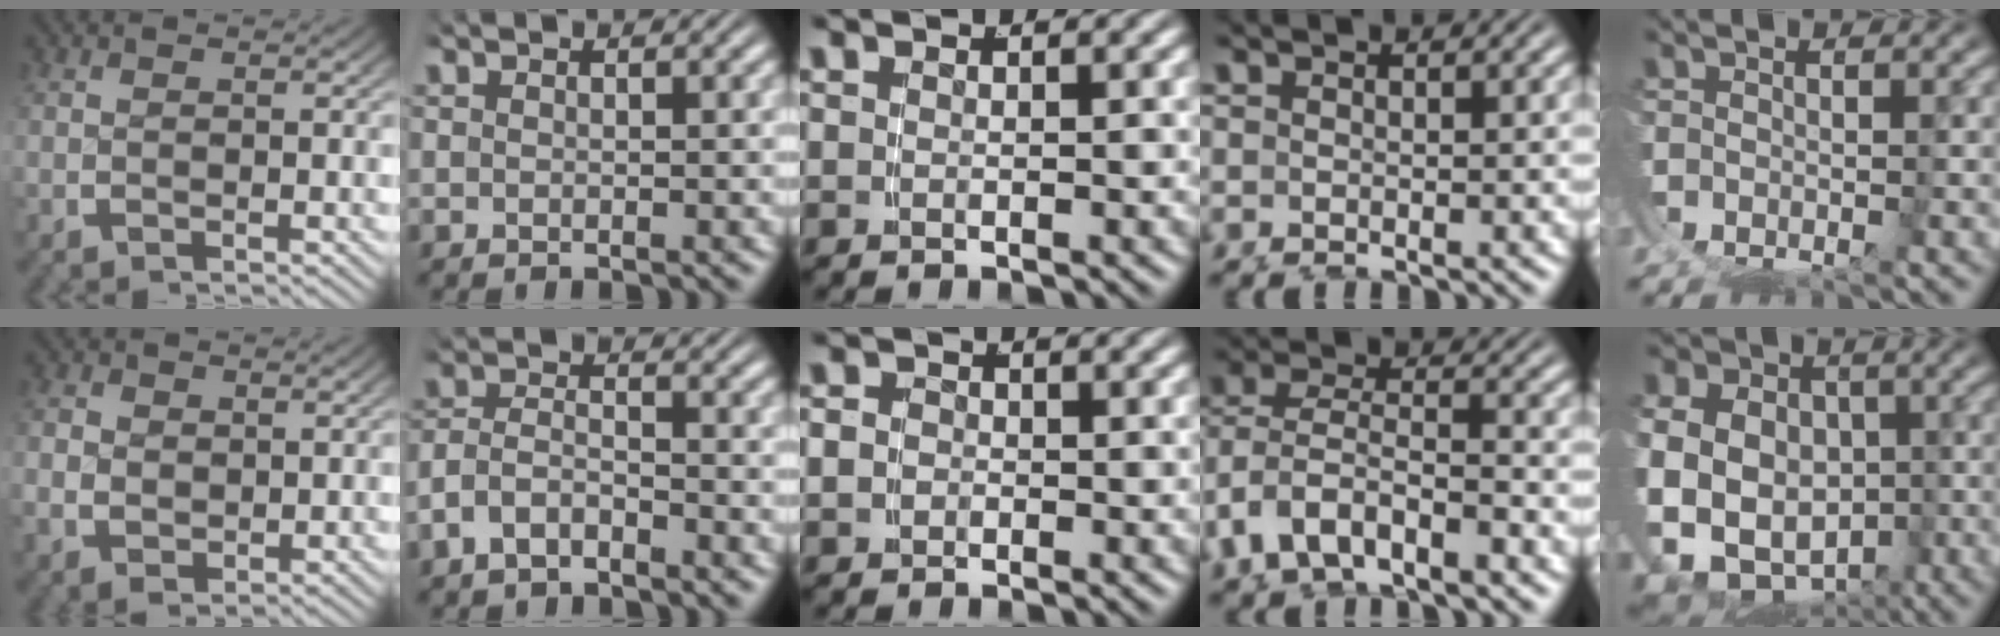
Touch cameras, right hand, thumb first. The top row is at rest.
{"thumb": {"total": 2.9, "force": [0.3, 2.3, 1.8], "torque": [-0.035, -0.010, 0.016]}, "index": {"total": 4.6, "force": [-2.3, 3.6, 1.9], "torque": [-0.058, -0.010, -0.041]}, "middle": {"total": 1.7, "force": [-0.4, 1.6, 0.5], "torque": [-0.017, -0.007, -0.008]}, "ring": {"total": 6.4, "force": [-1.0, 5.5, 3.2], "torque": [-0.101, -0.031, -0.006]}, "little": {"total": 13.8, "force": [-3.2, 12.0, 6.1], "torque": [-0.172, -0.068, -0.042]}}